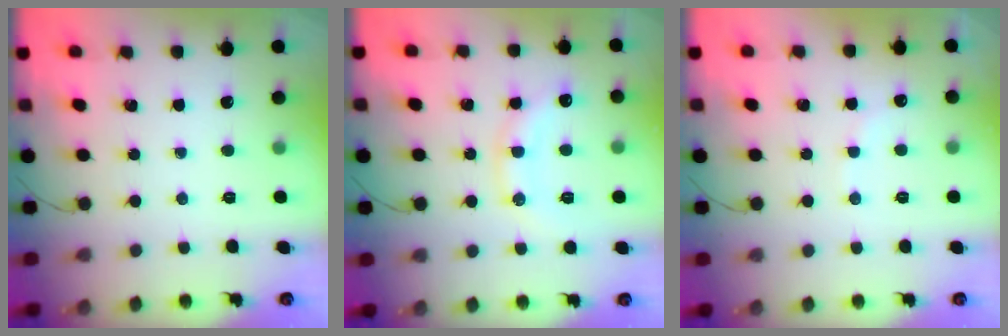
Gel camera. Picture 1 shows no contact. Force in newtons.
{"total": 12.6, "press": 12.6, "slide": 0.5}
{"total": 5.8, "press": 5.7, "slide": 1.1}